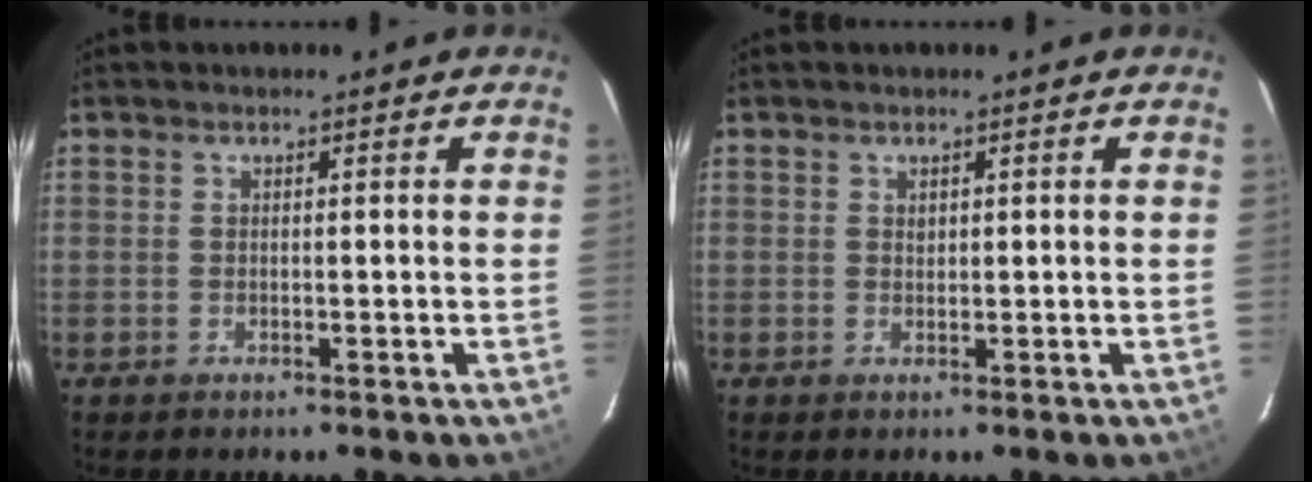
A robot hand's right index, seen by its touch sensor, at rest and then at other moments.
{"total": 0.5, "force": [0.3, 0.4, 0.2], "torque": [-0.004, 0.001, 0.007]}